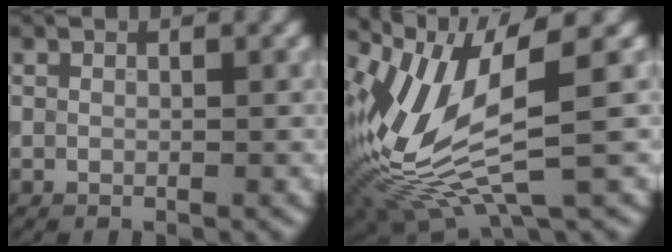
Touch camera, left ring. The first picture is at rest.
{"total": 9.3, "force": [-0.3, 3.1, 8.8], "torque": [-0.196, -0.010, -0.008]}